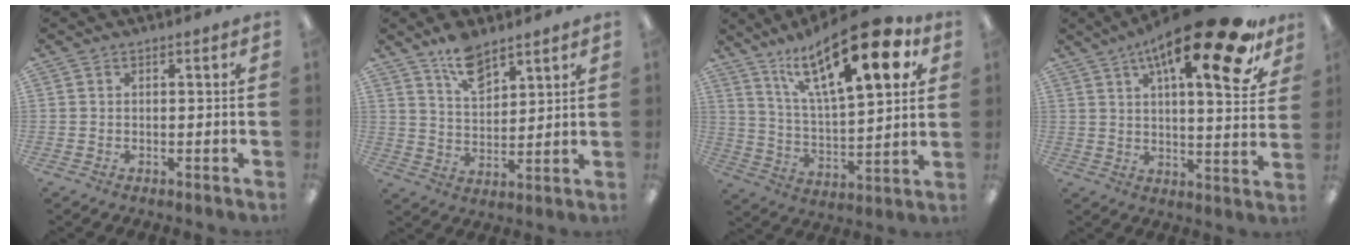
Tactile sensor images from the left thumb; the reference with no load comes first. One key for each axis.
{"total": 9.5, "fx": 7.0, "fy": 4.5, "fz": 4.5, "tx": -0.069, "ty": -0.039, "tz": 0.124}
{"total": 25.0, "fx": 14.0, "fy": 8.9, "fz": 18.7, "tx": -0.289, "ty": -0.068, "tz": 0.225}
{"total": 21.4, "fx": 12.8, "fy": 5.5, "fz": 16.2, "tx": -0.241, "ty": -0.072, "tz": 0.197}